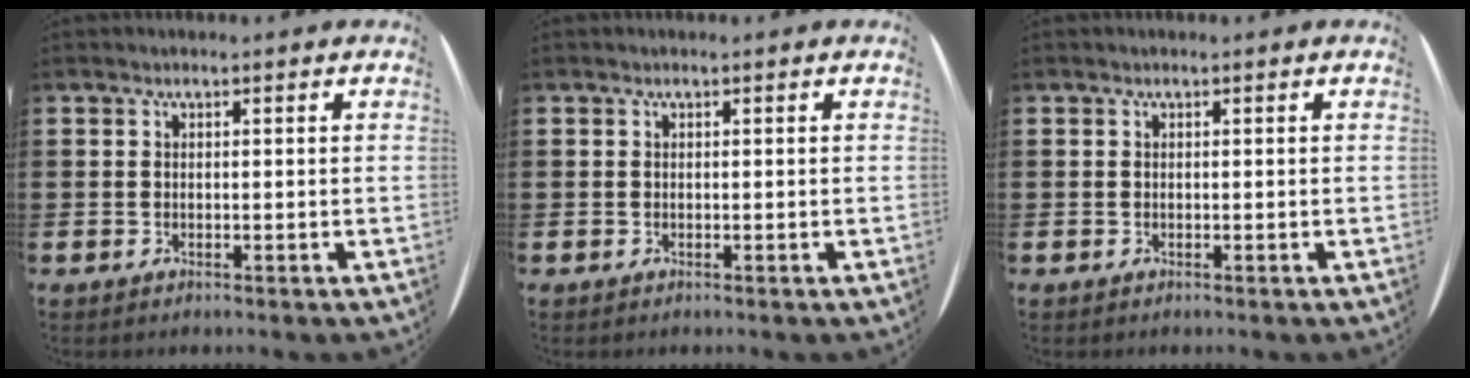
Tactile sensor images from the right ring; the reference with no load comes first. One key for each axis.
{"total": 0.0}
{"total": 0.0}